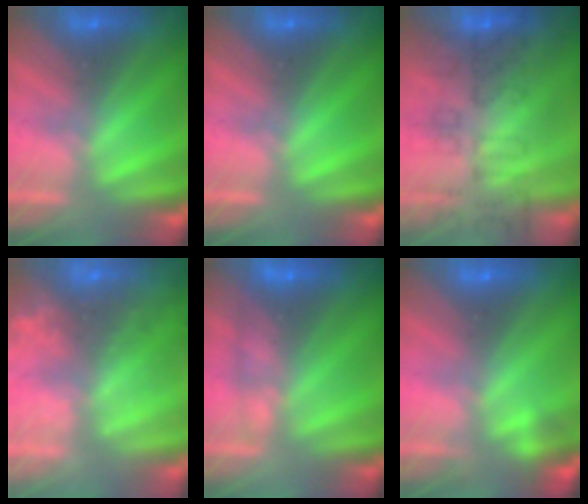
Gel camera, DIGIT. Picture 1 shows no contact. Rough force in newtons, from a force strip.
{"total": 0.0}
{"total": 7.6}
{"total": 8.8}
{"total": 4.7}
{"total": 2.2}